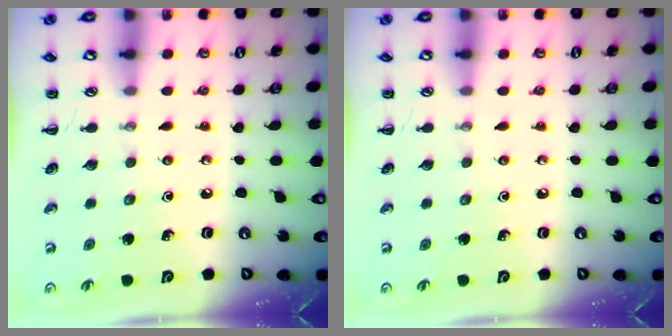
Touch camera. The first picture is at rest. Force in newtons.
{"total": 0.0}